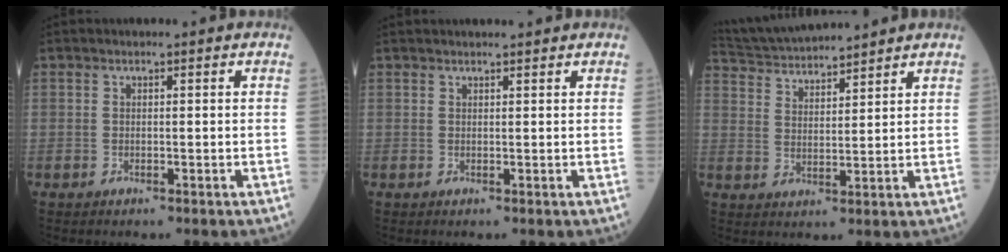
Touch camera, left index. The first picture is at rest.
{"total": 3.7, "force": [3.6, 0.3, 1.0], "torque": [-0.010, 0.021, 0.046]}
{"total": 11.8, "force": [11.2, 0.8, 3.8], "torque": [-0.081, 0.028, 0.199]}